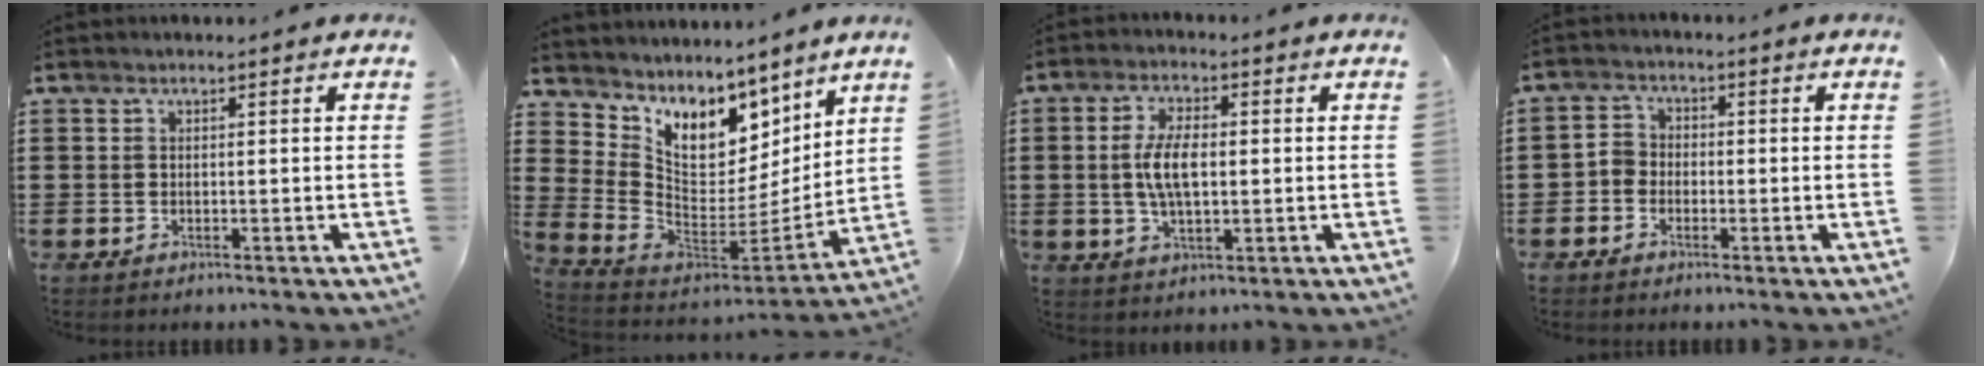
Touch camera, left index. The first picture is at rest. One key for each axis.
{"total": 8.7, "fx": 5.8, "fy": 5.4, "fz": 3.7, "tx": -0.109, "ty": -0.054, "tz": 0.109}
{"total": 6.7, "fx": 0.2, "fy": 2.9, "fz": 6.0, "tx": -0.133, "ty": 0.002, "tz": -0.003}
{"total": 2.6, "fx": -1.3, "fy": 2.1, "fz": 0.8, "tx": -0.030, "ty": 0.006, "tz": -0.032}